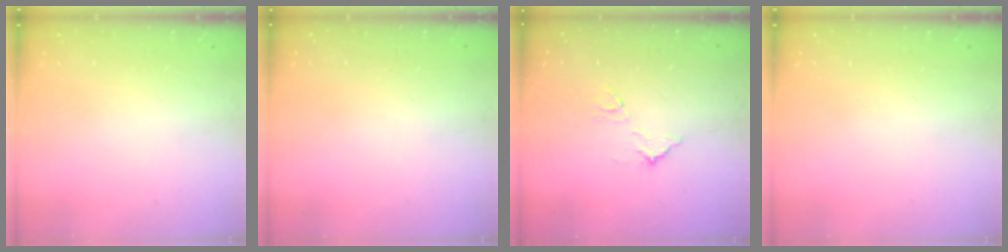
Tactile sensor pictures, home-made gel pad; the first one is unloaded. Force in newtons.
{"total": 4.1, "press": 4.1, "slide": 0.1}
{"total": 6.8, "press": 6.8, "slide": 0.3}
{"total": 0.0}